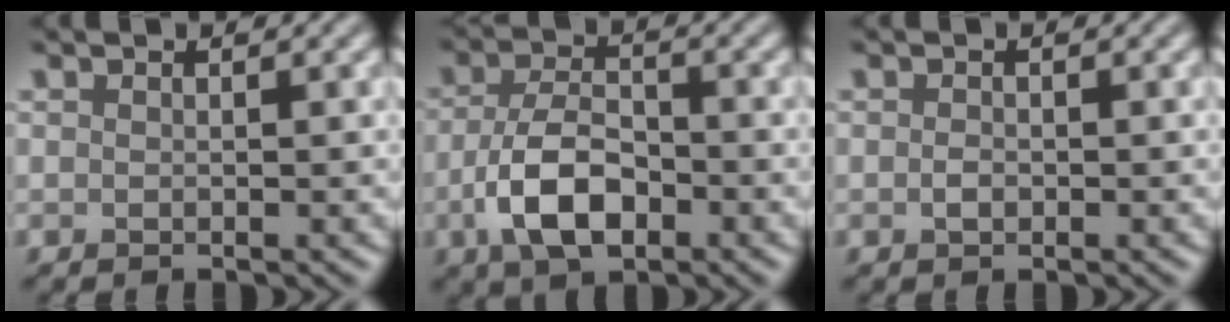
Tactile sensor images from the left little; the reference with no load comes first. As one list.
[{"total": 5.9, "force": [-2.3, 3.1, 4.5], "torque": [-0.090, -0.004, -0.047]}, {"total": 0.8, "force": [-0.3, 0.5, 0.6], "torque": [-0.012, -0.001, -0.008]}]